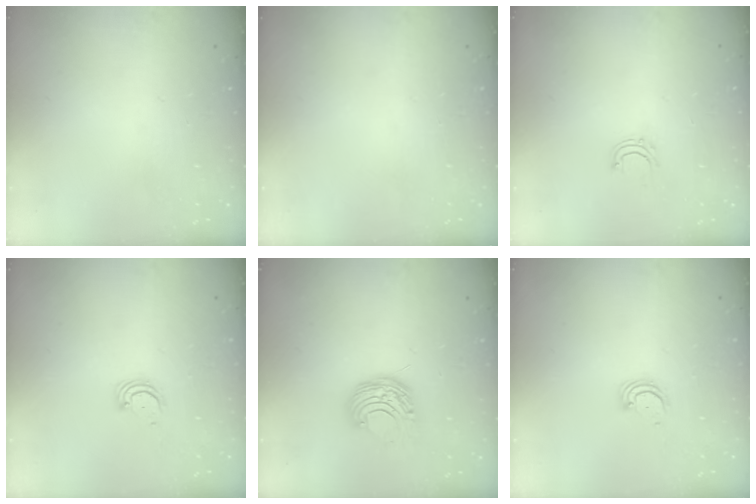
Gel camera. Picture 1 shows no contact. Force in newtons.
{"total": 0.0}
{"total": 4.9, "press": 4.8, "slide": 0.4}
{"total": 2.9, "press": 2.9, "slide": 0.3}
{"total": 9.5, "press": 9.4, "slide": 0.9}
{"total": 2.9, "press": 2.9, "slide": 0.3}